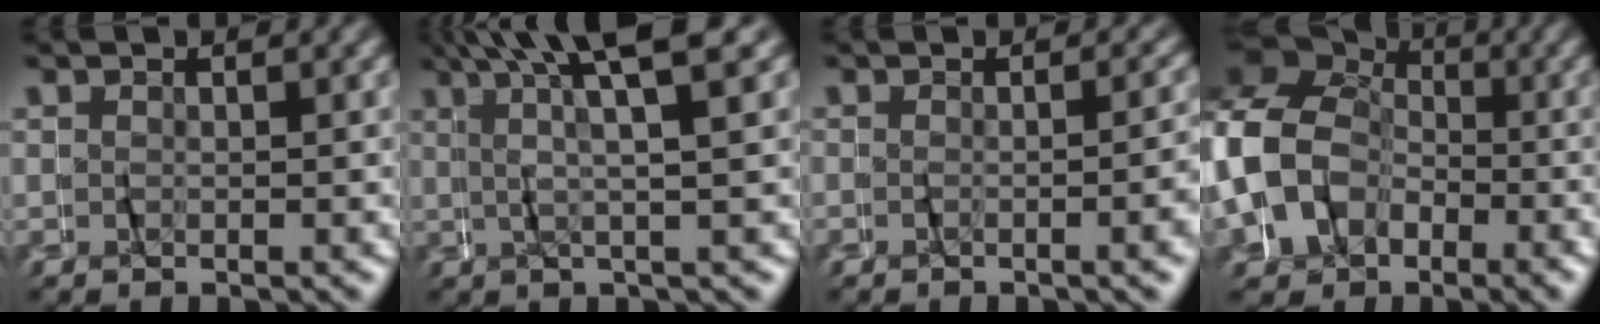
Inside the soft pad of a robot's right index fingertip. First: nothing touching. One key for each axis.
{"total": 5.9, "fx": 3.3, "fy": -0.3, "fz": 4.9, "tx": -0.098, "ty": 0.017, "tz": 0.047}
{"total": 1.9, "fx": -1.2, "fy": -0.8, "fz": 1.2, "tx": -0.012, "ty": 0.009, "tz": -0.020}
{"total": 12.6, "fx": -1.4, "fy": 11.4, "fz": 5.2, "tx": -0.164, "ty": -0.027, "tz": -0.028}